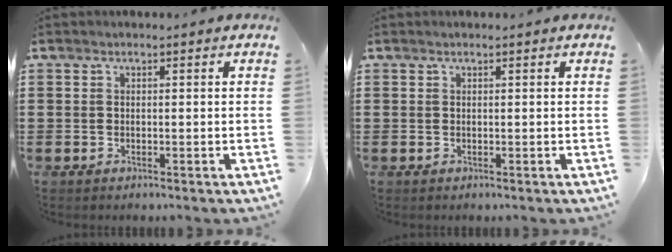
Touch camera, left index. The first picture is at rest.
{"total": 0.0}